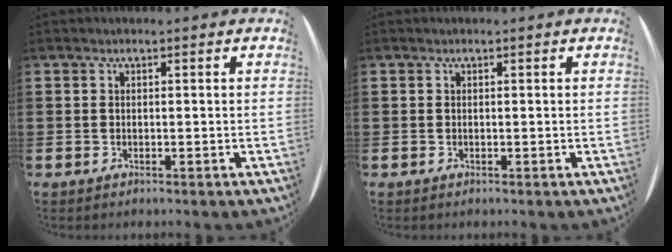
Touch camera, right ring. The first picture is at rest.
{"total": 0.0}